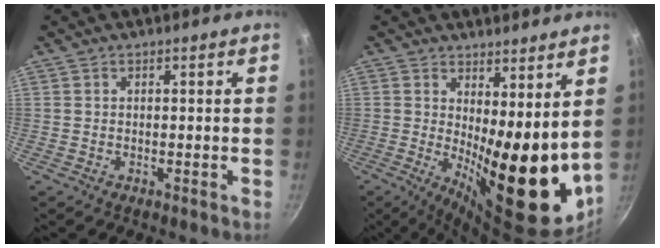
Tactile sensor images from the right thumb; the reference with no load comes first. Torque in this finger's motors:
{"motor_torque": [0.74, 3.93, 2.44, -0.29, 0.25]}